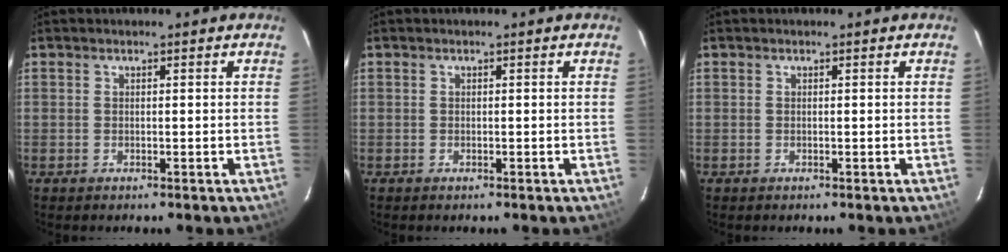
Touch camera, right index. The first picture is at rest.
{"total": 0.0}
{"total": 0.0}